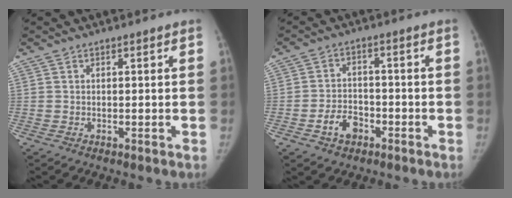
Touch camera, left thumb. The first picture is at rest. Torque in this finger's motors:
{"motor_torque": [0.02, 0.08, 0.73, 0.28, -0.02]}